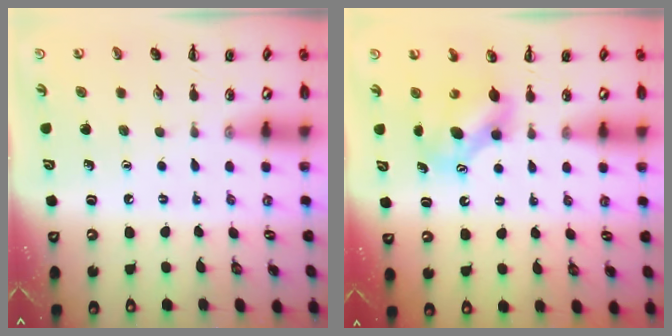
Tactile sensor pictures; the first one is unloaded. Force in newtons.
{"total": 7.4, "press": 7.4, "slide": 0.5}